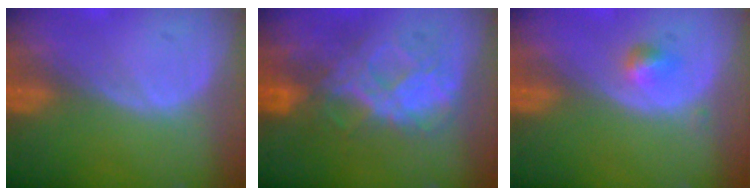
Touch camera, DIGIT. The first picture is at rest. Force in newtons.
{"total": 7.8, "press": 7.3, "slide": 2.8}
{"total": 2.0, "press": 2.0, "slide": 0.2}